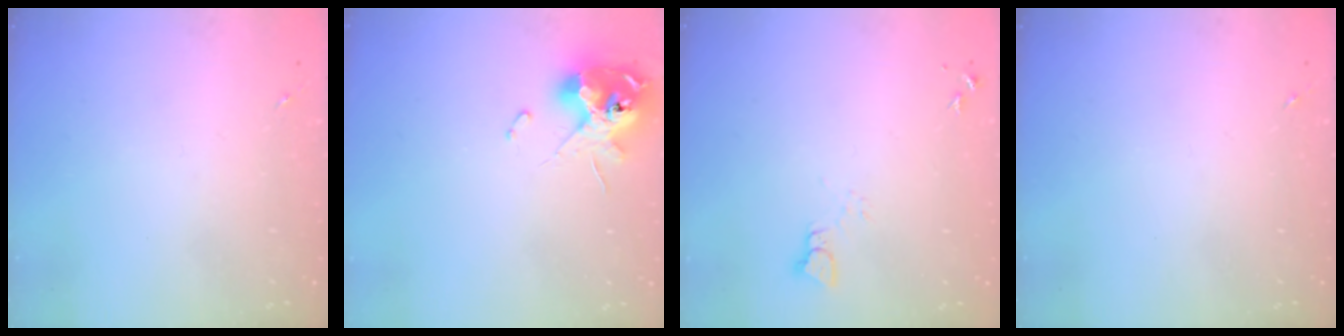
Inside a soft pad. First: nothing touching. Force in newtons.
{"total": 12.4, "press": 12.2, "slide": 1.8}
{"total": 2.5, "press": 2.5, "slide": 0.1}
{"total": 0.0}